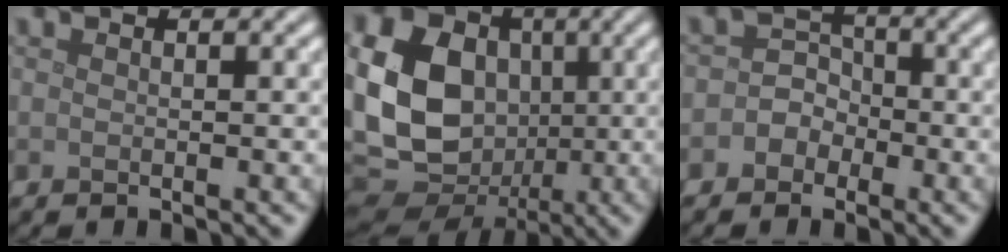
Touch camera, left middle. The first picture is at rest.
{"total": 18.8, "force": [0.6, 15.9, 10.1], "torque": [-0.237, 0.004, -0.012]}
{"total": 2.8, "force": [-1.0, 2.6, 0.7], "torque": [0.019, 0.012, -0.035]}